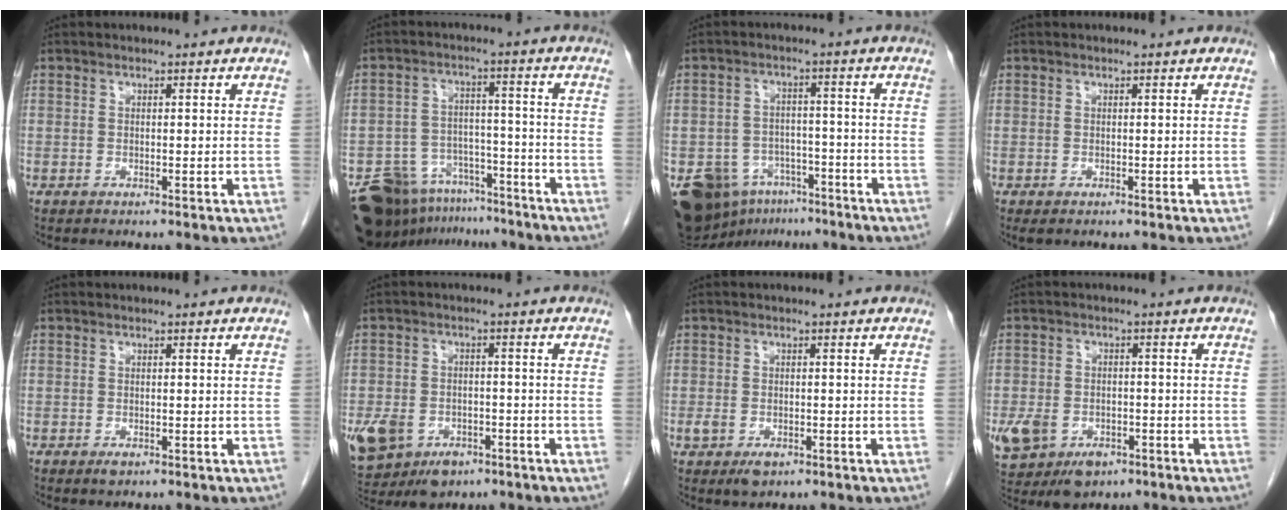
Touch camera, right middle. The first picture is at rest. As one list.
[{"total": 13.2, "force": [-10.8, 6.7, 3.6], "torque": [-0.061, 0.027, -0.167]}, {"total": 14.3, "force": [-8.8, 9.2, 6.5], "torque": [-0.132, 0.008, -0.131]}, {"total": 0.5, "force": [-0.2, 0.3, 0.4], "torque": [-0.006, -0.002, 0.001]}, {"total": 0.9, "force": [-0.5, 0.4, 0.6], "torque": [-0.011, -0.001, -0.002]}, {"total": 15.8, "force": [-7.1, 11.7, 7.8], "torque": [-0.210, 0.008, -0.101]}, {"total": 3.0, "force": [-1.4, 1.8, 2.0], "torque": [-0.036, -0.004, -0.012]}, {"total": 14.4, "force": [-6.1, 10.7, 7.3], "torque": [-0.195, 0.005, -0.084]}]